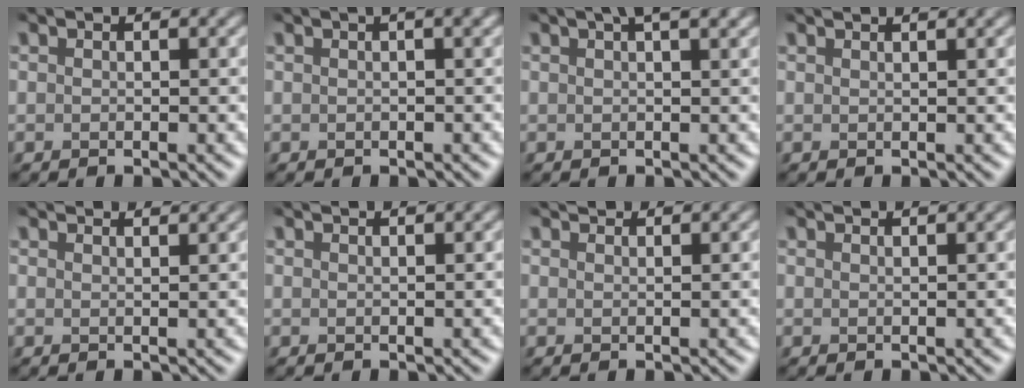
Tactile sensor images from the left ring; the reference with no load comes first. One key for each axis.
{"total": 4.4, "fx": 2.0, "fy": 1.9, "fz": 3.5, "tx": -0.015, "ty": 0.026, "tz": -0.001}
{"total": 3.5, "fx": 2.2, "fy": 0.9, "fz": 2.6, "tx": -0.021, "ty": 0.011, "tz": 0.018}
{"total": 2.8, "fx": 2.0, "fy": 1.1, "fz": 1.5, "tx": 0.001, "ty": 0.011, "tz": -0.006}
{"total": 3.6, "fx": 3.2, "fy": 0.9, "fz": 1.5, "tx": -0.001, "ty": 0.016, "tz": 0.014}
{"total": 2.7, "fx": 2.1, "fy": 1.0, "fz": 1.4, "tx": 0.000, "ty": 0.009, "tz": -0.004}
{"total": 1.8, "fx": 1.8, "fy": 0.2, "fz": 0.4, "tx": -0.011, "ty": 0.003, "tz": 0.022}
{"total": 3.0, "fx": 2.4, "fy": 1.1, "fz": 1.6, "tx": 0.000, "ty": 0.013, "tz": -0.001}